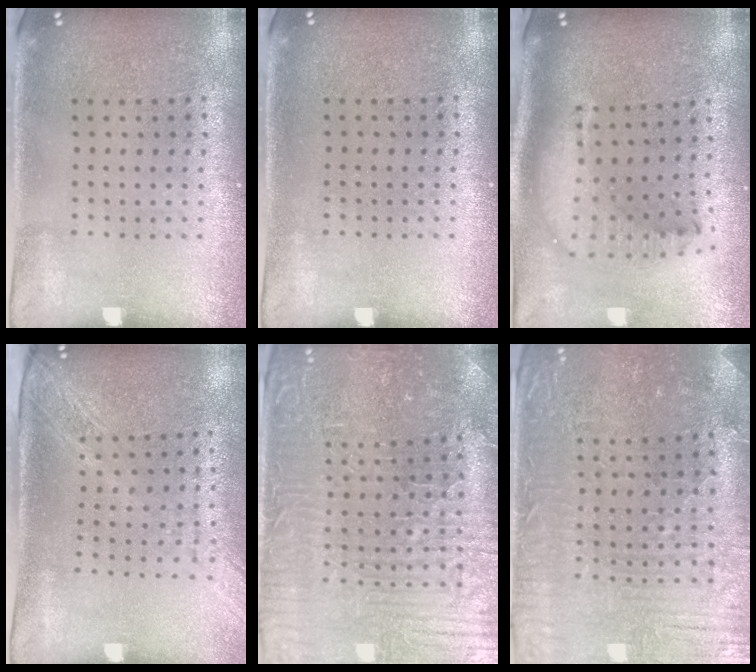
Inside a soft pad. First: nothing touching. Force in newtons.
{"total": 0.0}
{"total": 2.1, "press": 1.7, "slide": 1.3}
{"total": 2.1, "press": 1.7, "slide": 1.2}
{"total": 3.9, "press": 3.9, "slide": 0.6}
{"total": 1.6, "press": 1.5, "slide": 0.5}